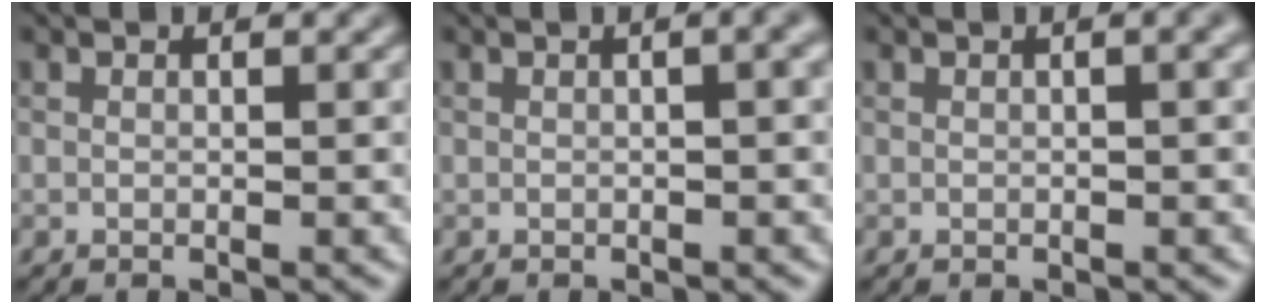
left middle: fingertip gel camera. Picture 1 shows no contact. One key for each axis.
{"total": 3.2, "fx": 0.7, "fy": 1.3, "fz": 2.8, "tx": -0.021, "ty": 0.013, "tz": 0.001}
{"total": 2.2, "fx": 0.5, "fy": 0.7, "fz": 2.0, "tx": -0.019, "ty": 0.007, "tz": 0.003}